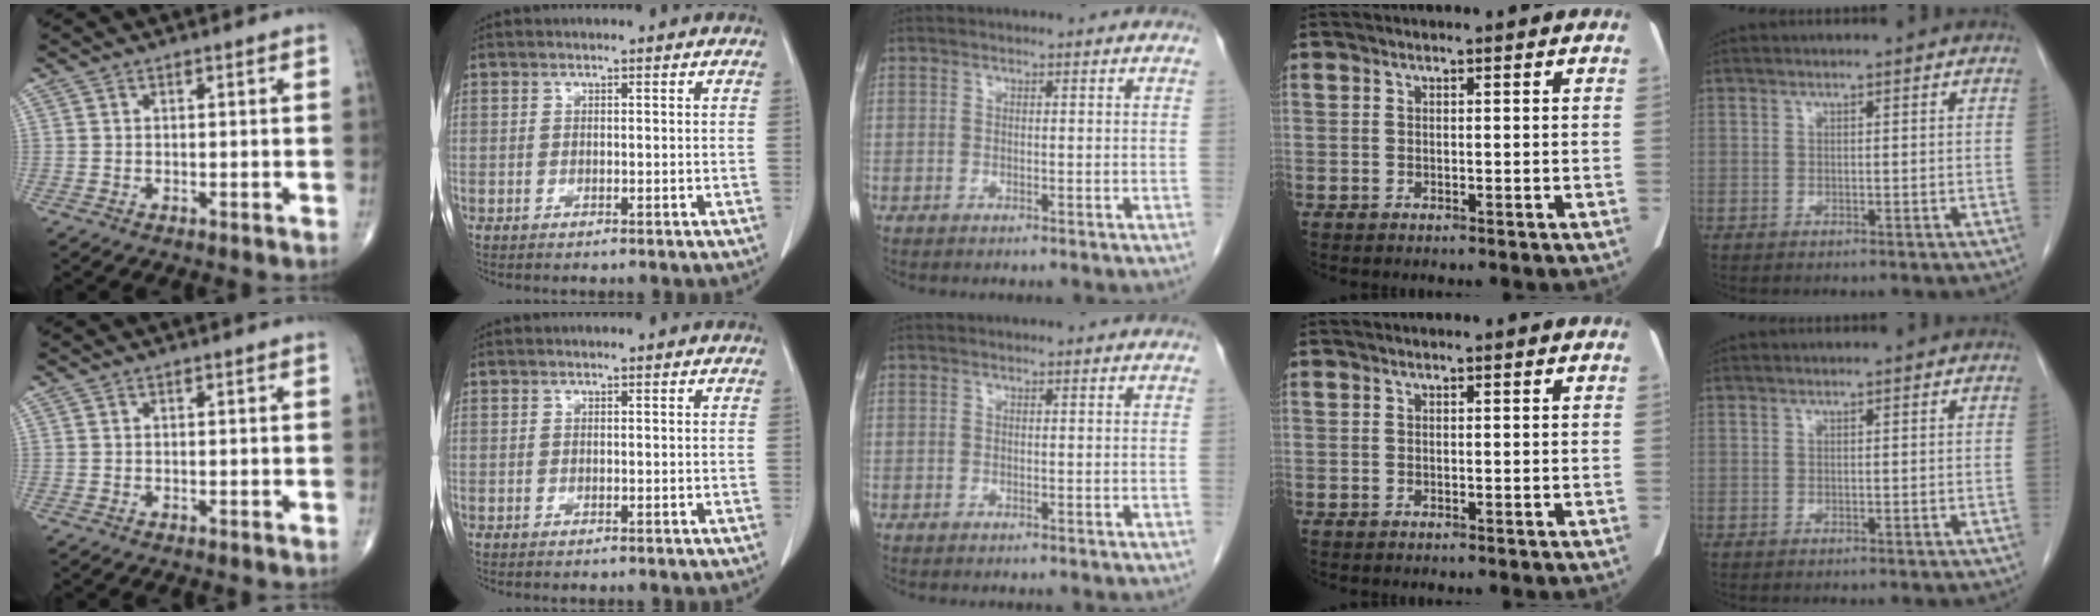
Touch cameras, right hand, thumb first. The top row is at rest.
{}